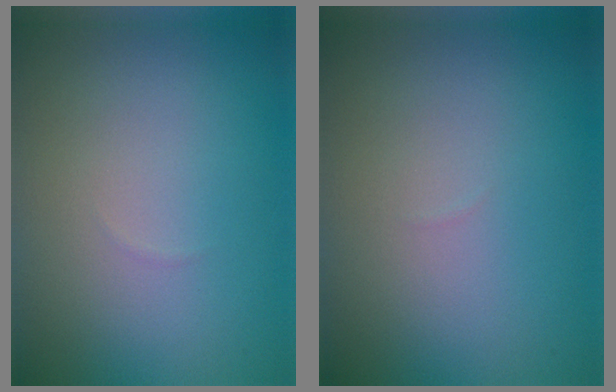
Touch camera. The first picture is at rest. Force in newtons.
{"total": 0.0}